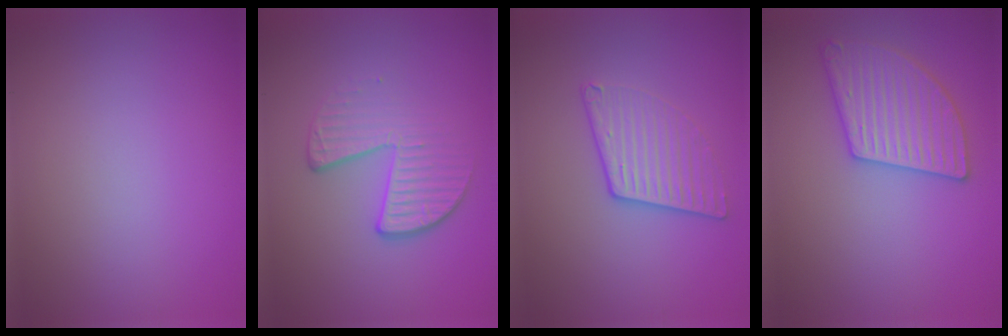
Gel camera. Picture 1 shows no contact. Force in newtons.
{"total": 3.9, "press": 2.7, "slide": 2.9}
{"total": 2.8, "press": 2.3, "slide": 1.6}
{"total": 4.3, "press": 4.0, "slide": 1.5}